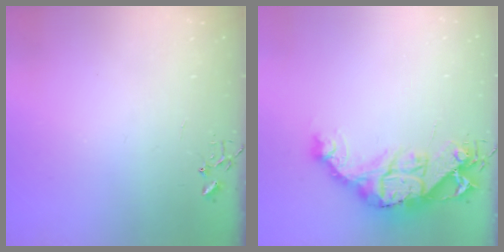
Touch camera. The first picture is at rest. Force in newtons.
{"total": 18.1, "press": 18.0, "slide": 2.0}